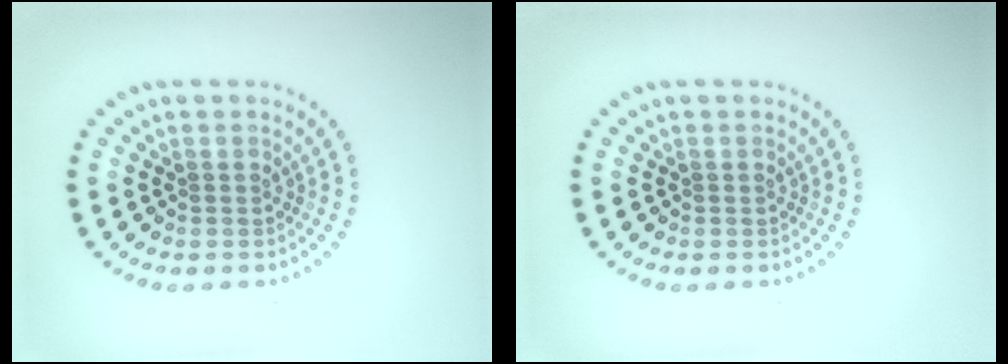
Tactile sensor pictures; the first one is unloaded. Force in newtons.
{"total": 0.0}